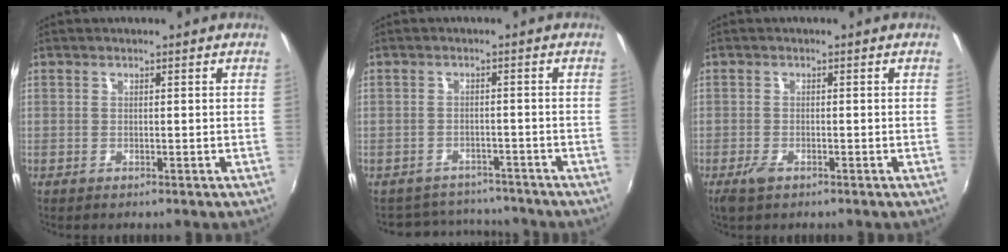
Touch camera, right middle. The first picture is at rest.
{"total": 8.7, "force": [-7.9, 3.2, 1.2], "torque": [-0.038, 0.016, -0.110]}
{"total": 2.6, "force": [-1.7, 1.1, 1.6], "torque": [-0.038, -0.005, -0.033]}